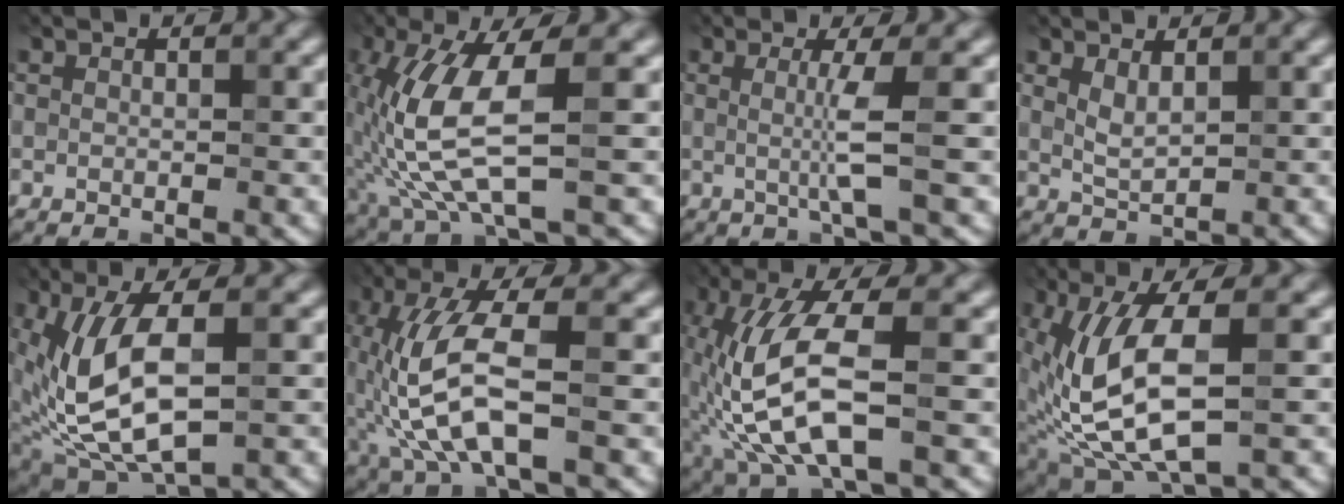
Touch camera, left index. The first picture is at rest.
{"total": 7.9, "force": [-1.2, 2.0, 7.5], "torque": [-0.177, -0.003, -0.008]}
{"total": 2.8, "force": [-0.3, 0.0, 2.8], "torque": [-0.060, 0.001, 0.000]}
{"total": 1.1, "force": [0.7, 0.2, 0.9], "torque": [-0.029, -0.002, 0.027]}
{"total": 8.9, "force": [0.0, 3.6, 8.2], "torque": [-0.191, -0.004, 0.013]}
{"total": 7.5, "force": [-1.8, 2.2, 7.0], "torque": [-0.167, 0.004, -0.019]}
{"total": 8.4, "force": [-2.4, 2.5, 7.7], "torque": [-0.175, 0.008, -0.034]}
{"total": 8.8, "force": [-0.8, 3.0, 8.3], "torque": [-0.184, -0.003, -0.004]}